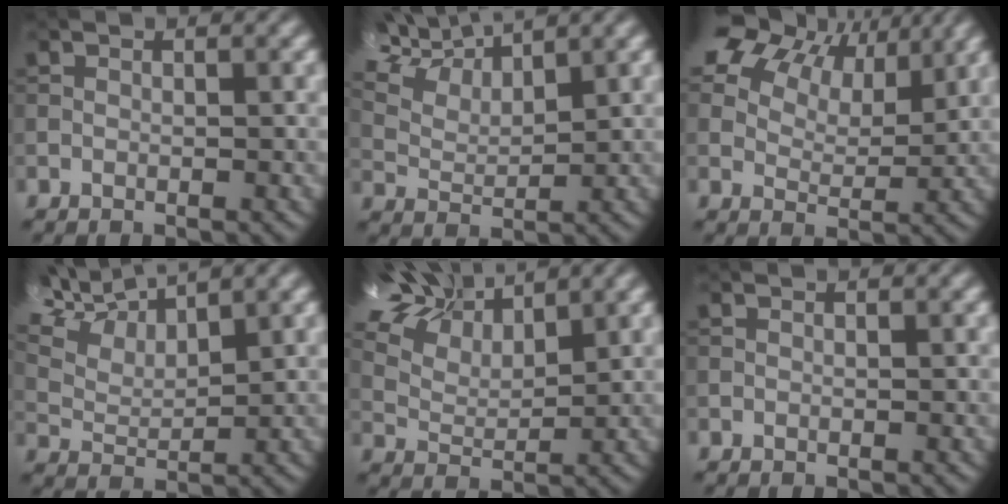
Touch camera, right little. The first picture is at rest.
{"total": 7.4, "force": [6.3, 1.9, 3.5], "torque": [-0.113, 0.019, 0.122]}
{"total": 9.2, "force": [6.3, 5.0, 4.4], "torque": [-0.119, 0.009, 0.123]}
{"total": 8.3, "force": [7.0, 2.1, 4.1], "torque": [-0.127, 0.017, 0.133]}
{"total": 7.3, "force": [6.5, 1.6, 3.0], "torque": [-0.096, 0.007, 0.127]}
{"total": 0.0}